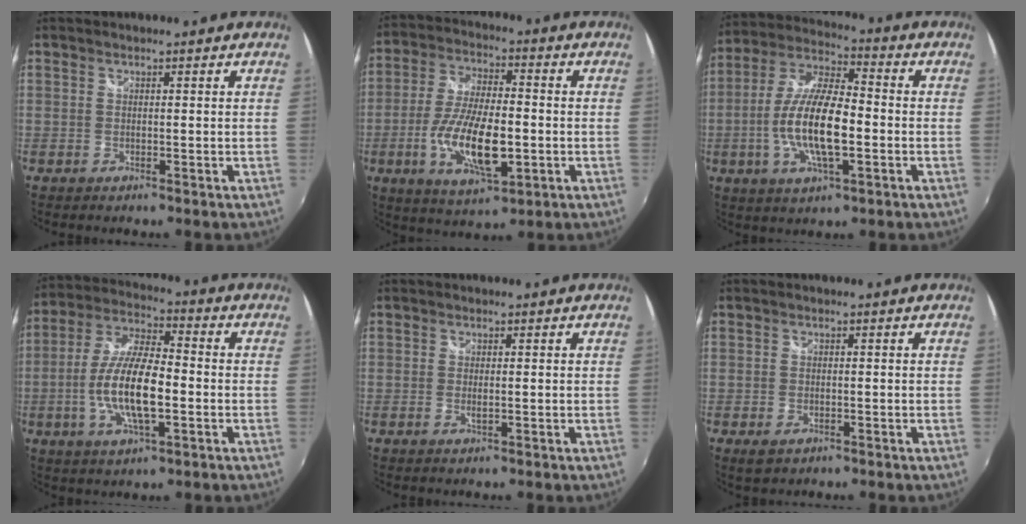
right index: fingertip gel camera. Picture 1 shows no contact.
{"total": 14.4, "force": [-3.6, 5.4, 12.9], "torque": [-0.258, -0.012, -0.064]}
{"total": 14.8, "force": [-2.9, 5.0, 13.6], "torque": [-0.275, -0.001, -0.058]}
{"total": 13.8, "force": [-2.9, 4.5, 12.7], "torque": [-0.260, -0.002, -0.056]}
{"total": 1.2, "force": [-0.1, 0.2, 1.1], "torque": [-0.022, -0.001, -0.004]}
{"total": 2.6, "force": [-1.3, 1.6, 1.6], "torque": [-0.031, -0.007, -0.020]}